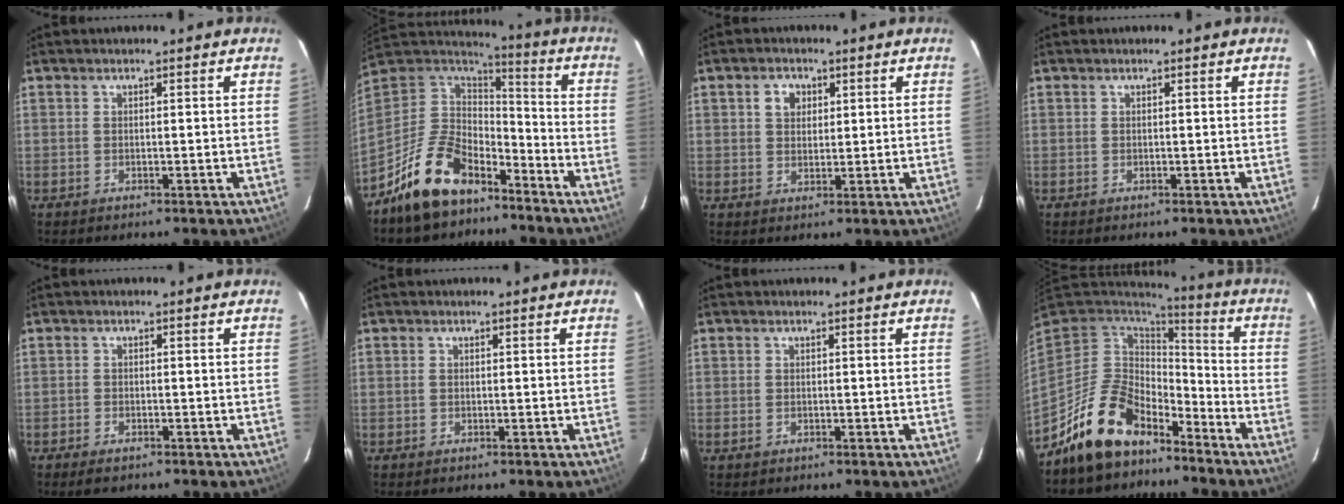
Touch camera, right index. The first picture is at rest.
{"total": 17.6, "force": [-11.7, 9.4, 9.1], "torque": [-0.205, 0.011, -0.197]}
{"total": 3.6, "force": [1.3, 2.9, 1.6], "torque": [-0.023, 0.012, 0.024]}
{"total": 0.0}
{"total": 2.5, "force": [-1.9, 1.1, 1.0], "torque": [-0.028, -0.005, -0.036]}
{"total": 0.0}
{"total": 0.6, "force": [-0.1, 0.5, 0.4], "torque": [-0.006, -0.001, -0.002]}
{"total": 14.9, "force": [-10.8, 7.7, 6.8], "torque": [-0.153, 0.007, -0.182]}